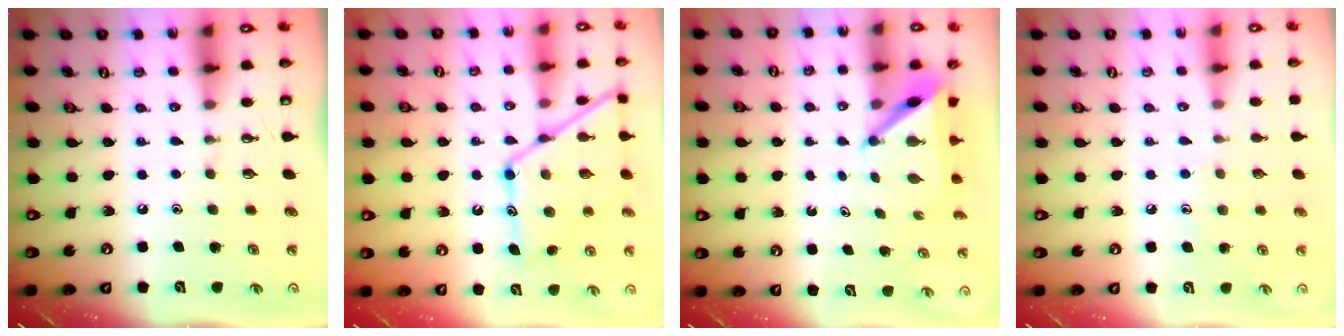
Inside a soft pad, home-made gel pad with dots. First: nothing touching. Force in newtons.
{"total": 16.0, "press": 16.0, "slide": 1.5}
{"total": 4.1, "press": 4.1, "slide": 0.4}
{"total": 6.6, "press": 6.6, "slide": 0.7}